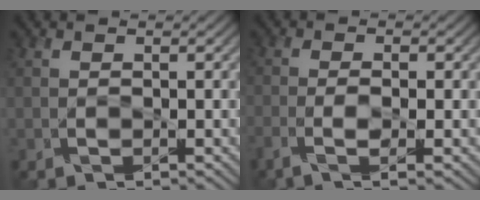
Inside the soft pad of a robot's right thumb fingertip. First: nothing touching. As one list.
[{"total": 3.6, "force": [-1.5, 0.9, 3.1], "torque": [-0.062, 0.002, -0.035]}]